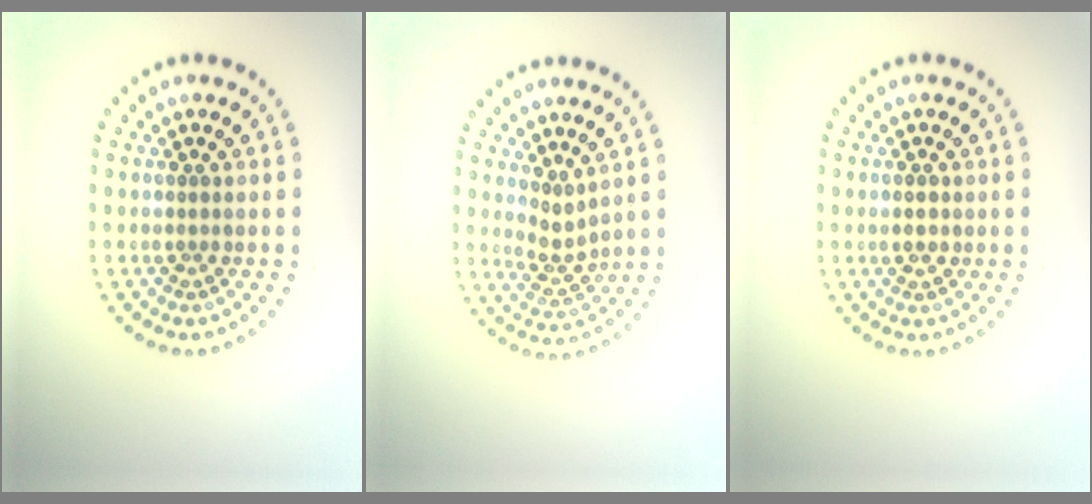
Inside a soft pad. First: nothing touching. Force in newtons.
{"total": 2.0, "press": 1.3, "slide": 1.5}
{"total": 1.1, "press": 1.1, "slide": 0.2}